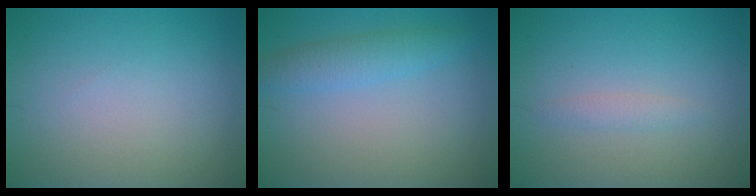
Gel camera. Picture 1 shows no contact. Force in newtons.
{"total": 2.6, "press": 2.6, "slide": 0.0}
{"total": 1.1, "press": 1.1, "slide": 0.1}